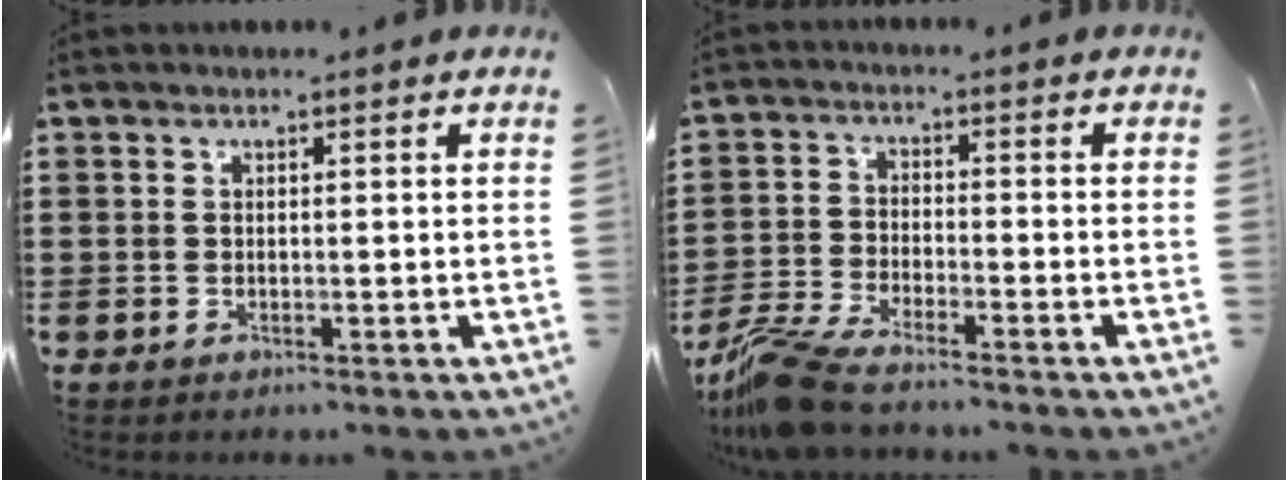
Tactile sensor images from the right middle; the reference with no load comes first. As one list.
[{"total": 7.8, "force": [-6.9, 1.2, 3.4], "torque": [-0.092, -0.001, -0.140]}]